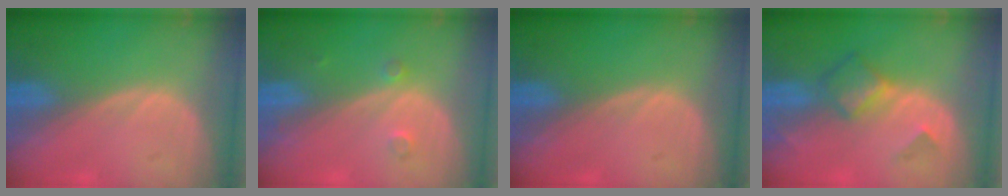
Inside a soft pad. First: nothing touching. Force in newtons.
{"total": 1.9, "press": 1.6, "slide": 1.0}
{"total": 0.0}
{"total": 5.0, "press": 4.4, "slide": 2.4}